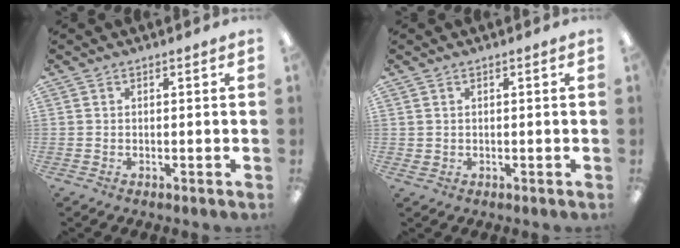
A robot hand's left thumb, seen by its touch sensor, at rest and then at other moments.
{"total": 1.0, "force": [0.6, 0.8, 0.3], "torque": [-0.007, 0.004, 0.010]}